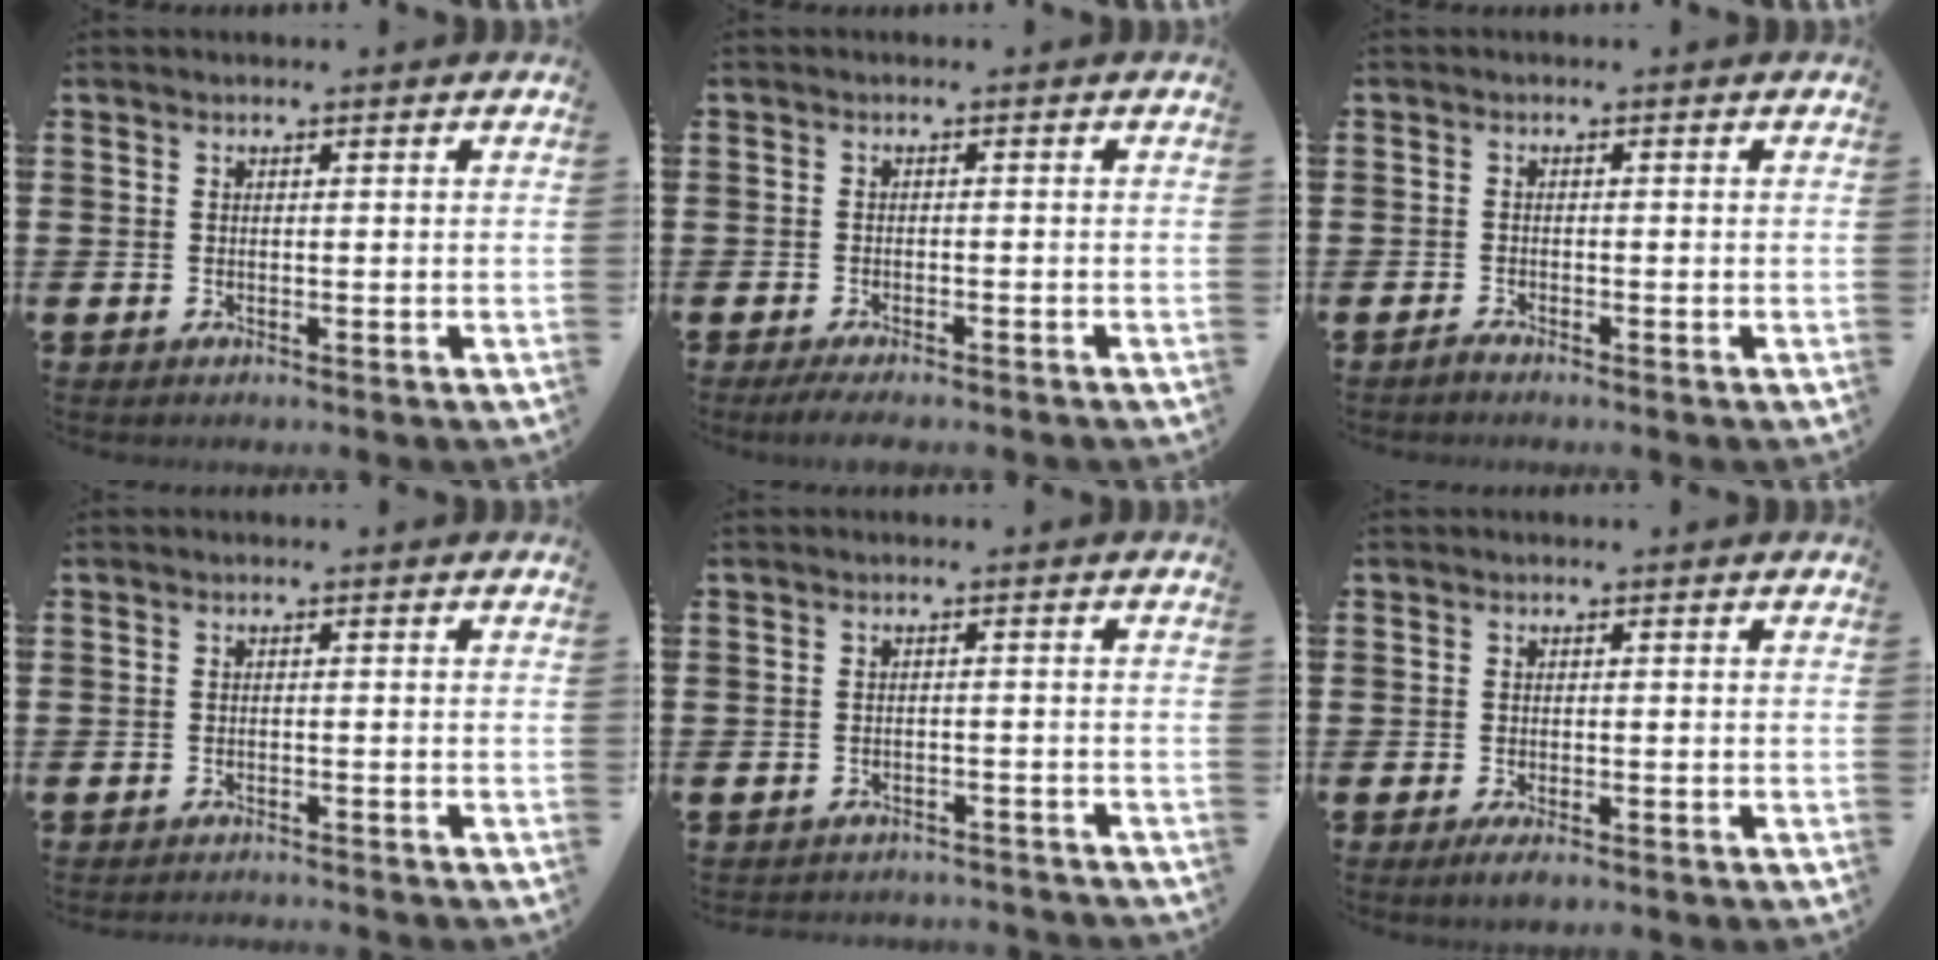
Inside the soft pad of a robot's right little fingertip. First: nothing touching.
{"total": 1.5, "force": [-1.3, 0.1, 0.7], "torque": [-0.013, 0.001, -0.025]}
{"total": 0.8, "force": [-0.7, 0.0, 0.3], "torque": [-0.006, -0.003, -0.014]}
{"total": 1.0, "force": [-1.0, -0.1, -0.1], "torque": [0.000, 0.001, -0.020]}
{"total": 1.6, "force": [-1.6, 0.0, -0.2], "torque": [-0.002, 0.002, -0.036]}
{"total": 1.5, "force": [-0.8, 0.4, 1.2], "torque": [-0.014, -0.005, -0.017]}